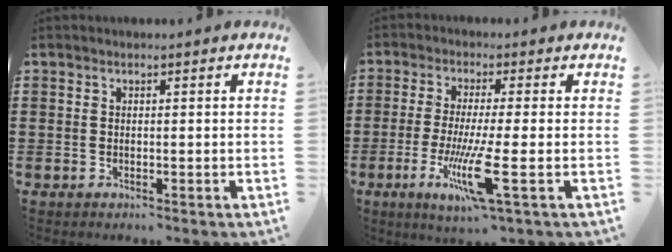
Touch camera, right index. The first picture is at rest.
{"total": 9.8, "force": [-2.9, 0.5, 9.3], "torque": [-0.193, -0.030, -0.055]}